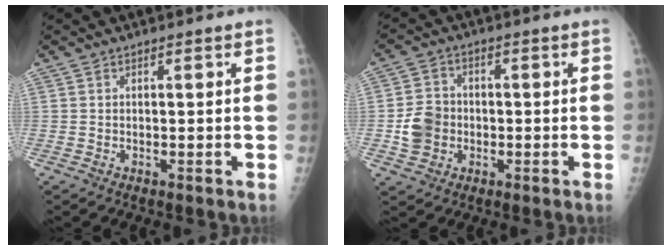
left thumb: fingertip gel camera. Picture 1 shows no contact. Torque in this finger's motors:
{"motor_torque": [-0.06, 0.08, 0.38, 0.14, 0.04]}